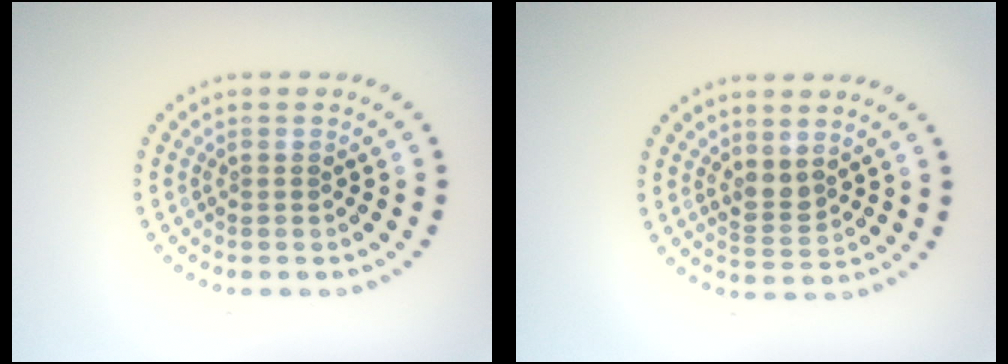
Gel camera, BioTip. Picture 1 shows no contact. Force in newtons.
{"total": 1.9, "press": 1.6, "slide": 1.0}